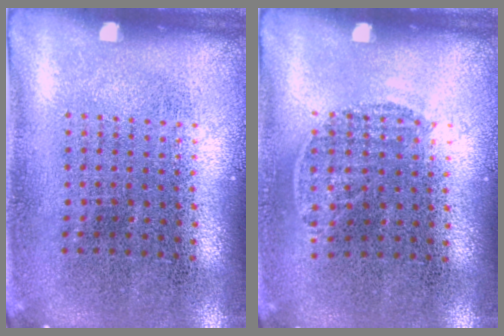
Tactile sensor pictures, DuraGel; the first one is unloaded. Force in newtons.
{"total": 0.5, "press": 0.2, "slide": 0.5}